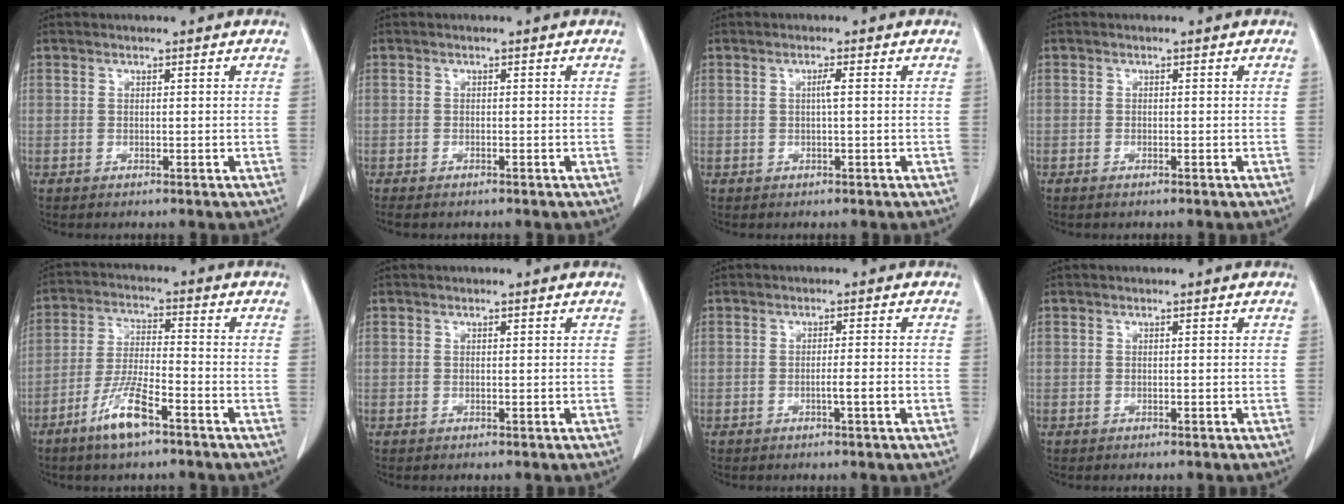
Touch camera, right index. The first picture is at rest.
{"total": 1.7, "force": [-1.5, 0.3, 0.8], "torque": [-0.013, -0.004, -0.017]}
{"total": 1.3, "force": [0.1, -0.1, 1.3], "torque": [-0.023, 0.002, 0.001]}
{"total": 0.6, "force": [-0.4, 0.0, 0.4], "torque": [-0.012, -0.001, -0.005]}
{"total": 8.1, "force": [-5.0, 1.2, 6.3], "torque": [-0.129, -0.010, -0.095]}
{"total": 0.0}
{"total": 2.4, "force": [-0.9, -0.2, 2.2], "torque": [-0.037, -0.002, -0.015]}
{"total": 0.0}